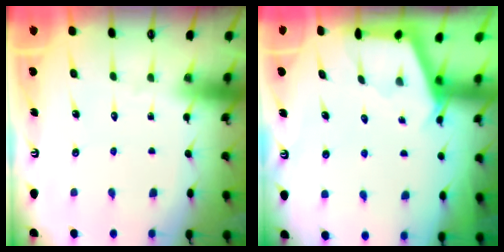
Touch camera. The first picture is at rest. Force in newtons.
{"total": 2.8, "press": 2.8, "slide": 0.3}